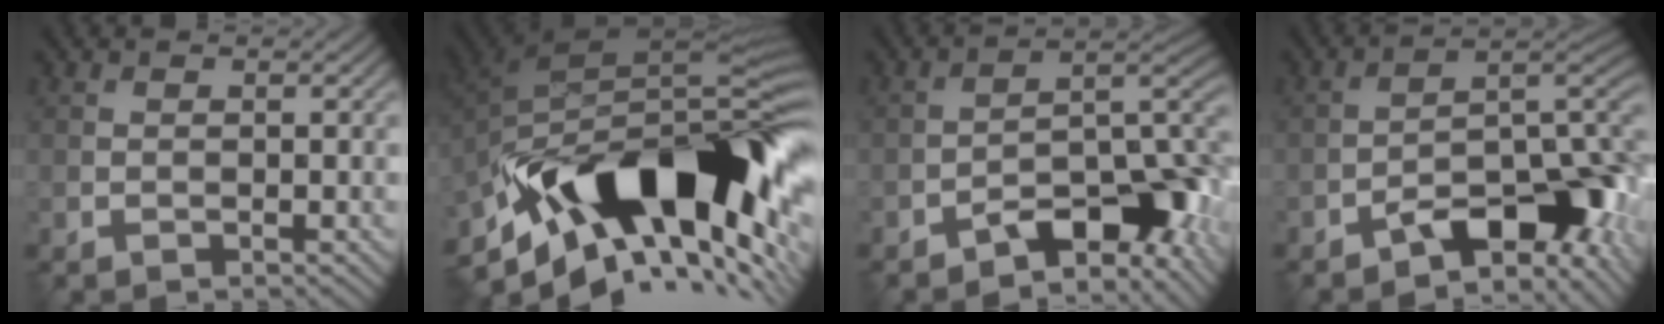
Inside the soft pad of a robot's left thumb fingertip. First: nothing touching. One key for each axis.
{"total": 18.5, "fx": -7.5, "fy": 8.7, "fz": 14.6, "tx": -0.248, "ty": -0.015, "tz": -0.127}
{"total": 10.5, "fx": -6.9, "fy": 3.5, "fz": 7.1, "tx": -0.094, "ty": 0.009, "tz": -0.123}
{"total": 11.7, "fx": -7.2, "fy": 4.1, "fz": 8.3, "tx": -0.118, "ty": 0.002, "tz": -0.124}